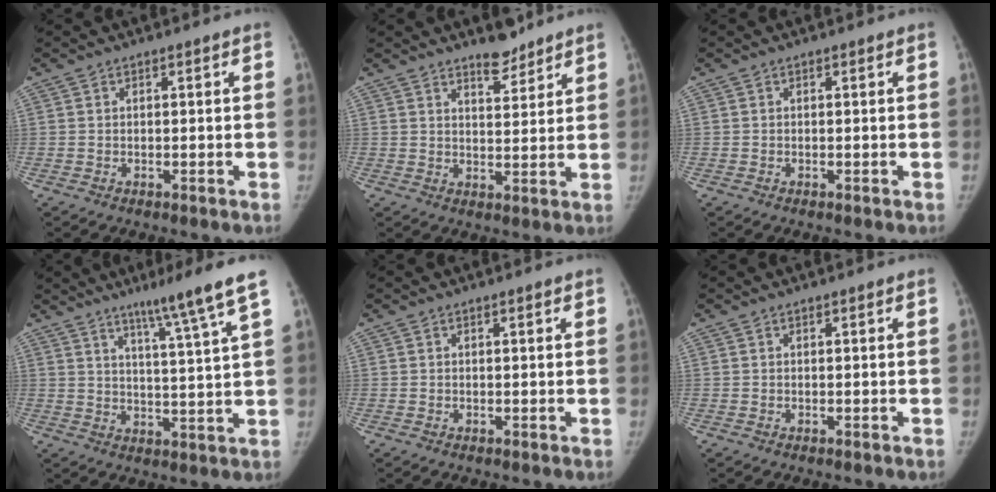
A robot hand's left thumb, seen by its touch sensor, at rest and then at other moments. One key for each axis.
{"total": 4.2, "fx": 3.5, "fy": 1.6, "fz": 1.5, "tx": -0.003, "ty": -0.027, "tz": 0.055}
{"total": 0.0}
{"total": 10.6, "fx": 6.9, "fy": -0.7, "fz": 8.0, "tx": -0.116, "ty": -0.038, "tz": 0.103}
{"total": 0.5, "fx": 0.3, "fy": 0.1, "fz": 0.4, "tx": -0.001, "ty": 0.003, "tz": 0.003}
{"total": 0.0}